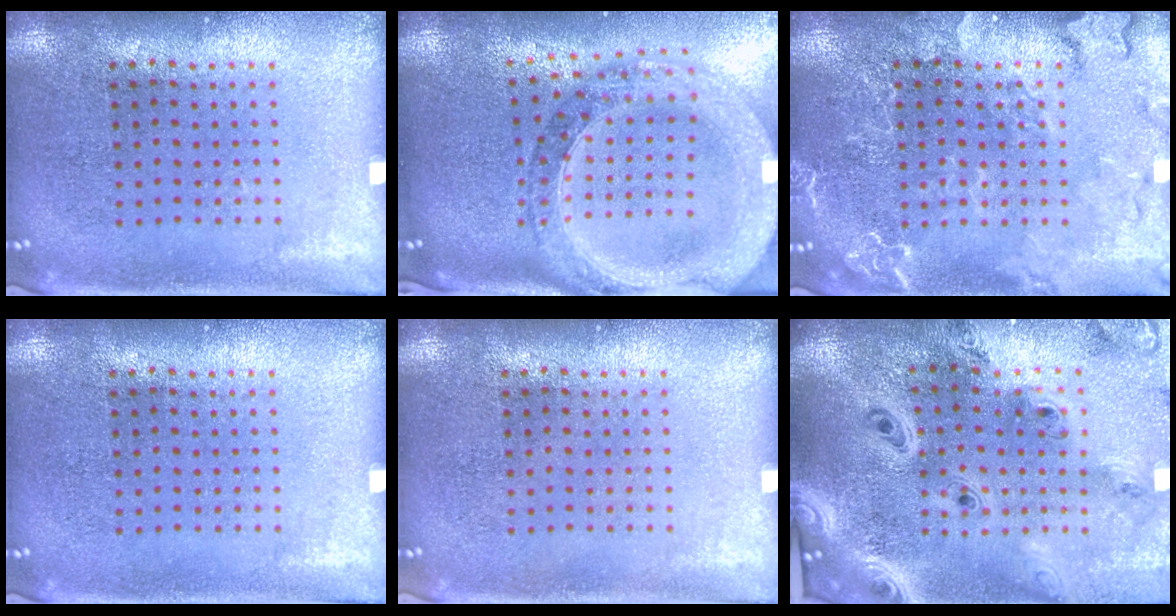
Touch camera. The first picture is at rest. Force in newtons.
{"total": 2.5, "press": 2.2, "slide": 1.2}
{"total": 3.2, "press": 3.2, "slide": 0.5}
{"total": 0.0}
{"total": 0.0}
{"total": 3.6, "press": 2.8, "slide": 2.3}